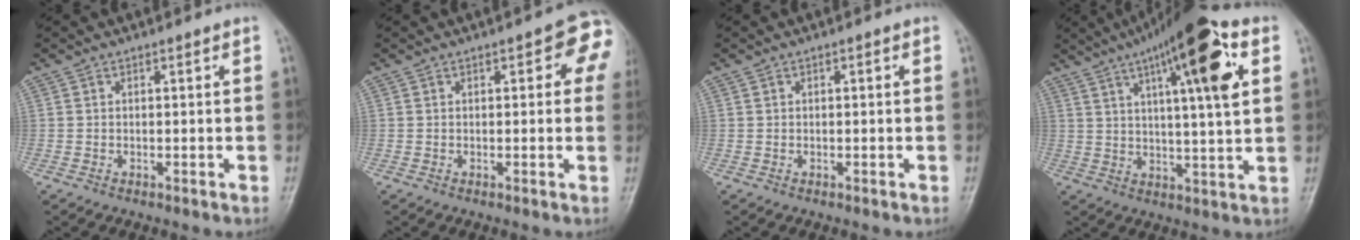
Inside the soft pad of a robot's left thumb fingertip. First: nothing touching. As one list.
[{"total": 6.2, "force": [1.8, 2.7, 5.3], "torque": [-0.029, 0.004, 0.008]}, {"total": 0.0}, {"total": 18.1, "force": [7.5, 3.9, 16.0], "torque": [-0.233, -0.002, 0.112]}]